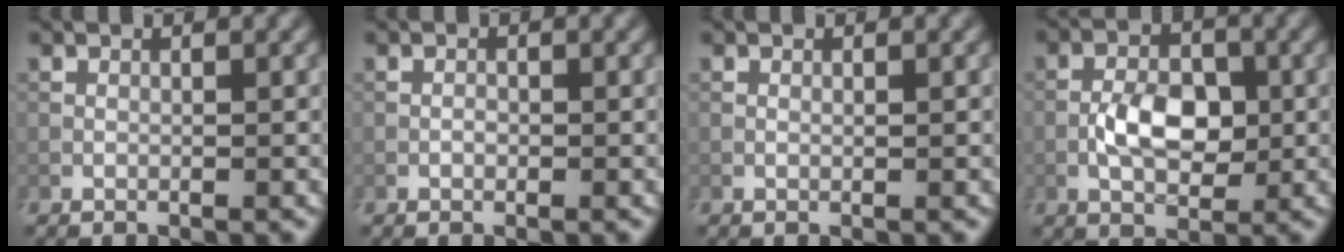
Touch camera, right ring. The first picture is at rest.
{"total": 0.6, "force": [-0.2, 0.4, 0.4], "torque": [-0.006, 0.002, -0.006]}
{"total": 0.0}
{"total": 4.6, "force": [-0.9, 2.7, 3.7], "torque": [-0.067, 0.002, -0.017]}